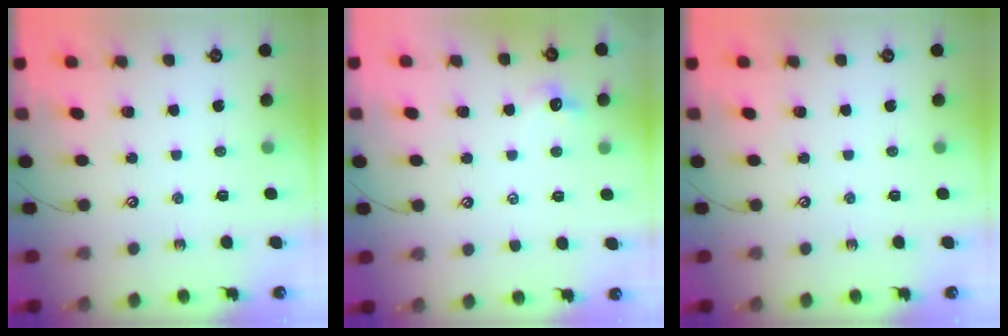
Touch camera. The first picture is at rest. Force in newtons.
{"total": 0.5, "press": 0.1, "slide": 0.5}
{"total": 0.0}